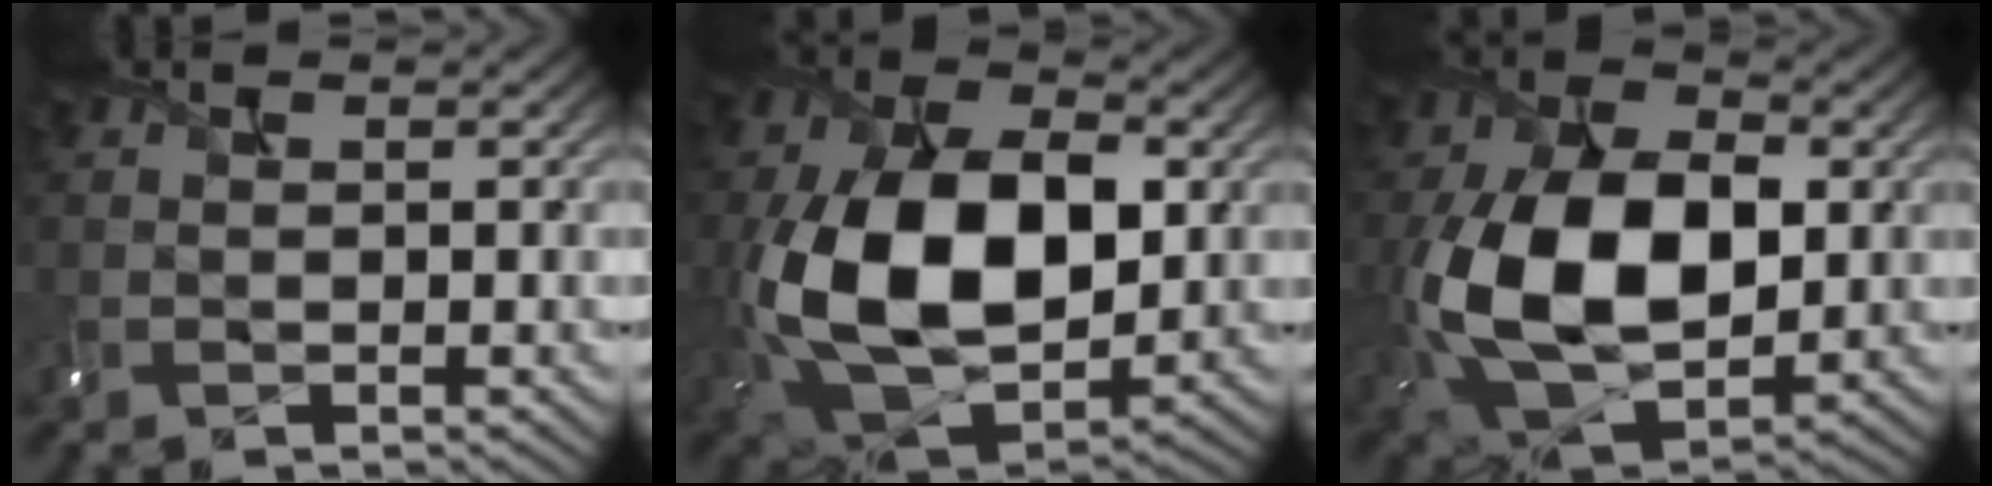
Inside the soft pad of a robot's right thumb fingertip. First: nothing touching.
{"total": 16.1, "force": [-0.6, 10.2, 12.4], "torque": [-0.253, -0.005, 0.001]}
{"total": 14.3, "force": [-1.1, 9.0, 11.0], "torque": [-0.234, -0.005, -0.010]}